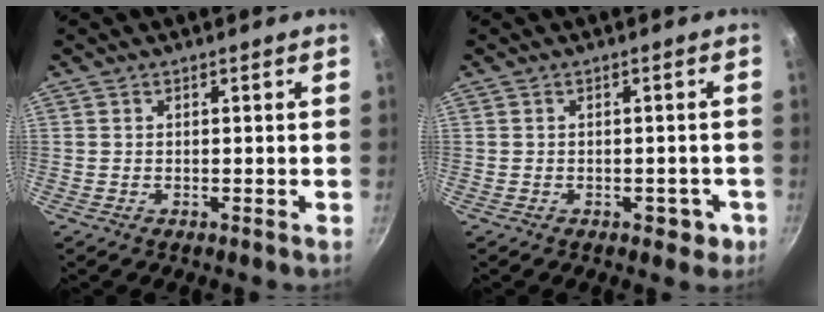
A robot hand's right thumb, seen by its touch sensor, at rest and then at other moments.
{"total": 3.2, "force": [-1.6, 2.2, 1.8], "torque": [-0.002, 0.011, -0.018]}